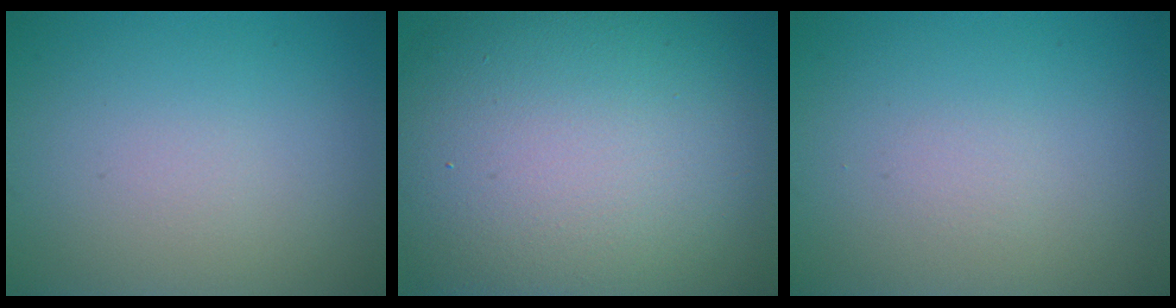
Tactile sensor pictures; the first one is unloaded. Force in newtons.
{"total": 18.0, "press": 18.0, "slide": 0.8}
{"total": 0.5, "press": 0.5, "slide": 0.0}